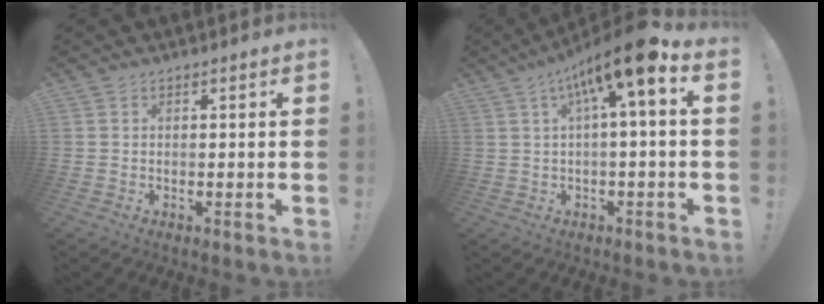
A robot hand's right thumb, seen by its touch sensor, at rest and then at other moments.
{"total": 13.0, "force": [4.8, 1.8, 11.9], "torque": [-0.205, -0.031, 0.069]}